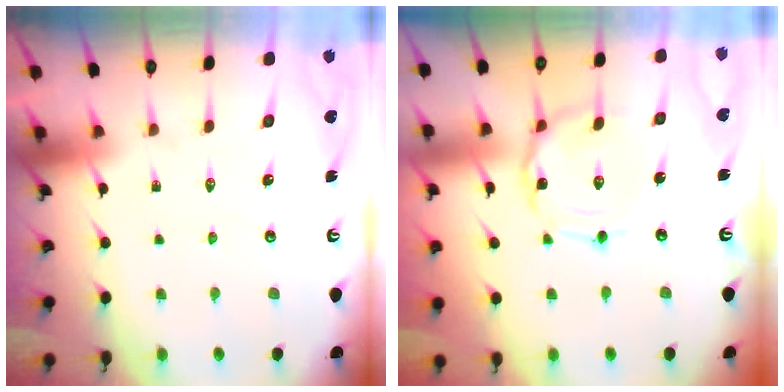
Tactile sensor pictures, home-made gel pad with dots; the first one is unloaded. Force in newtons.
{"total": 5.1, "press": 5.0, "slide": 0.3}